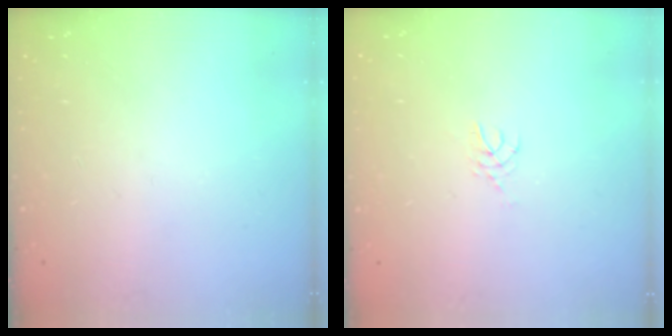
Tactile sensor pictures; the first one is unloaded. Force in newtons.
{"total": 4.1, "press": 4.0, "slide": 0.5}